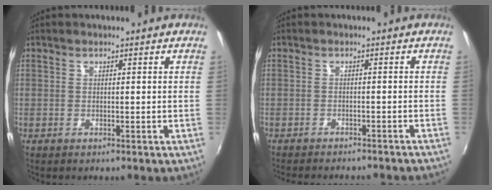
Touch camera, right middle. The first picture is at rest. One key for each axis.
{"total": 9.4, "fx": -8.5, "fy": 1.5, "fz": 3.7, "tx": -0.085, "ty": -0.016, "tz": -0.113}